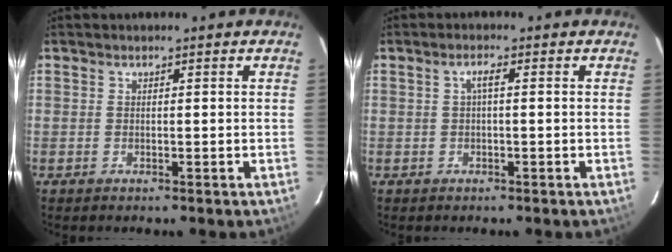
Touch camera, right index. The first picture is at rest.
{"total": 1.4, "force": [0.0, 0.1, 1.4], "torque": [-0.027, 0.006, 0.000]}